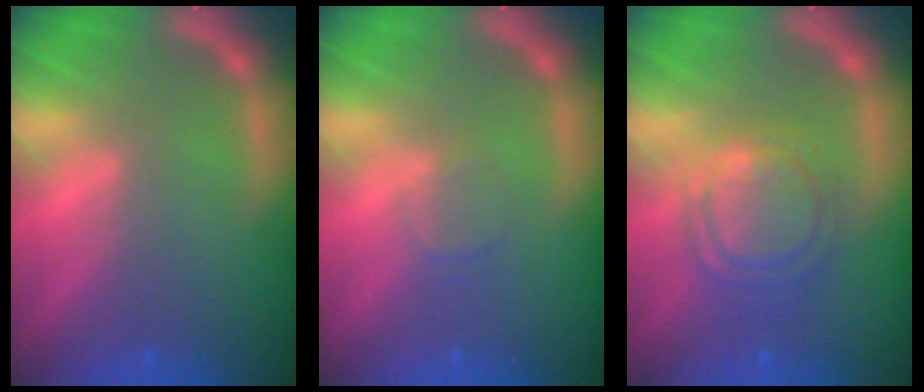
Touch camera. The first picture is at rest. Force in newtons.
{"total": 1.4}
{"total": 6.1}